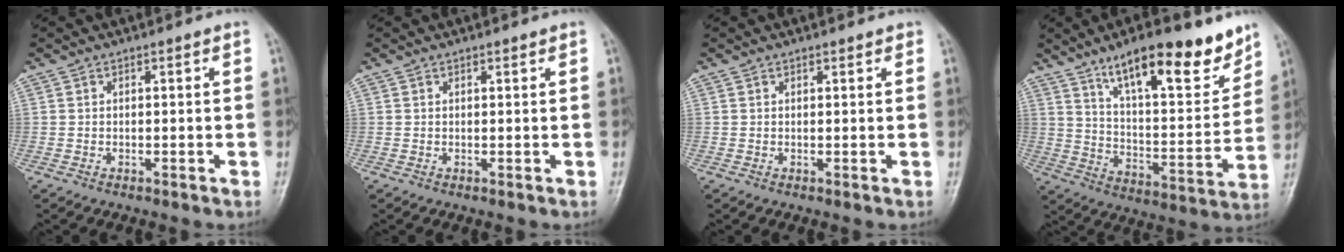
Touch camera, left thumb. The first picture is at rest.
{"total": 0.6, "force": [0.5, 0.2, 0.3], "torque": [-0.005, -0.002, 0.006]}
{"total": 0.9, "force": [0.7, 0.4, 0.4], "torque": [-0.004, -0.002, 0.007]}
{"total": 20.0, "force": [13.5, 6.0, 13.5], "torque": [-0.167, -0.068, 0.221]}